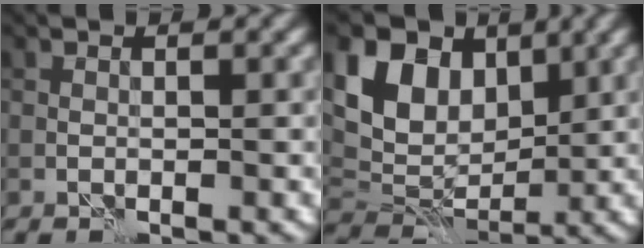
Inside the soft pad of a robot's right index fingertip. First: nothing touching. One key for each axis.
{"total": 9.2, "fx": 3.7, "fy": 6.2, "fz": 5.7, "tx": -0.112, "ty": 0.015, "tz": 0.059}